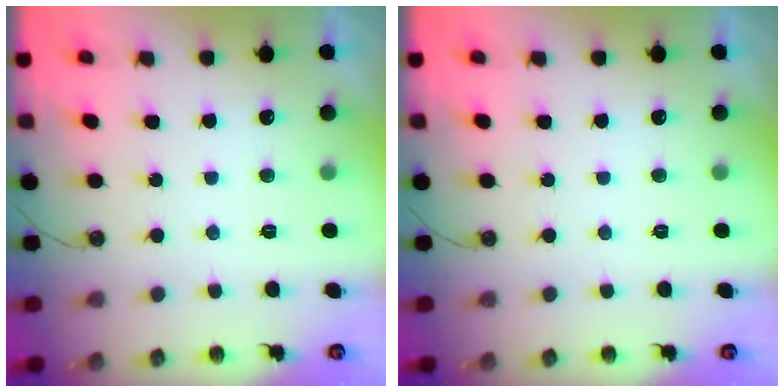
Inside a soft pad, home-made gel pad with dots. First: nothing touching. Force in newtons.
{"total": 0.0}